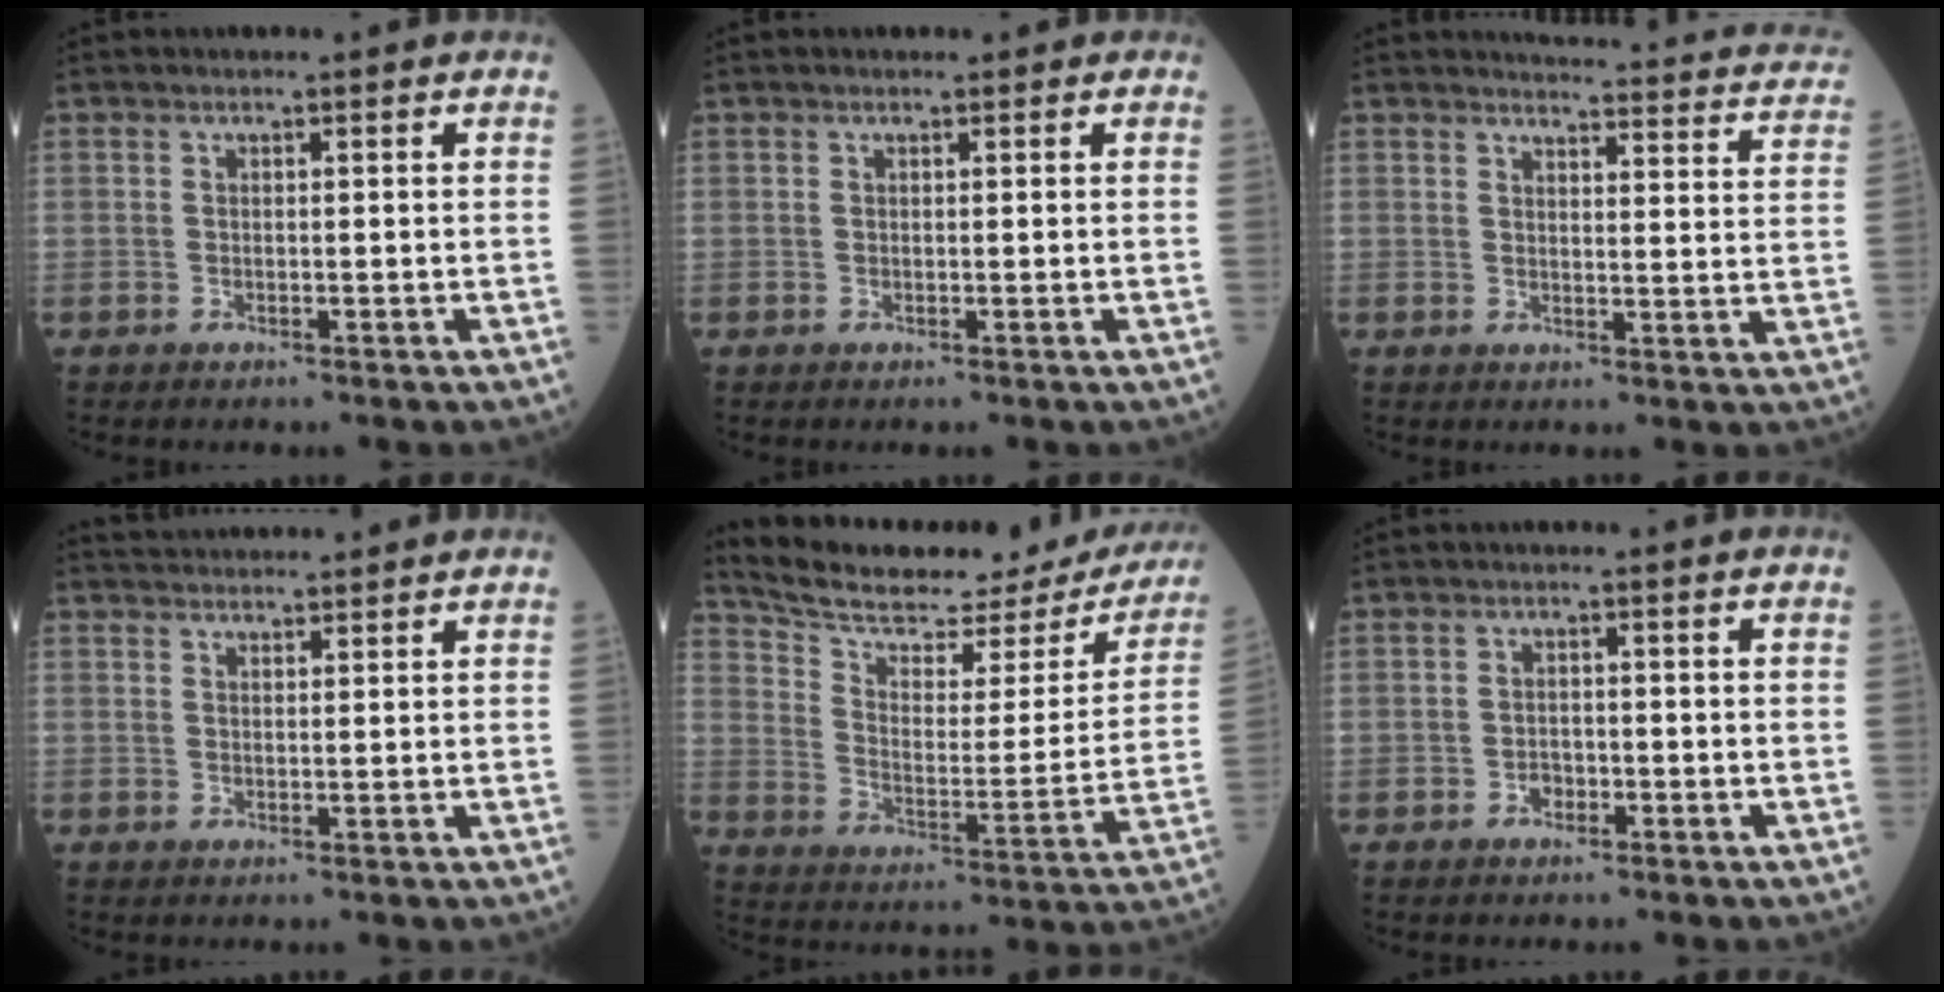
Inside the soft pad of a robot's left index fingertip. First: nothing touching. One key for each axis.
{"total": 0.5, "fx": 0.4, "fy": 0.3, "fz": 0.1, "tx": -0.008, "ty": -0.002, "tz": 0.003}
{"total": 19.9, "fx": 19.2, "fy": 2.3, "fz": 4.5, "tx": -0.038, "ty": -0.073, "tz": 0.197}
{"total": 6.7, "fx": 6.5, "fy": 0.7, "fz": 1.5, "tx": -0.024, "ty": 0.034, "tz": 0.093}
{"total": 25.6, "fx": 23.0, "fy": 5.6, "fz": 9.7, "tx": -0.155, "ty": -0.046, "tz": 0.307}
{"total": 1.4, "fx": -0.8, "fy": 0.9, "fz": 0.6, "tx": -0.009, "ty": 0.003, "tz": -0.014}